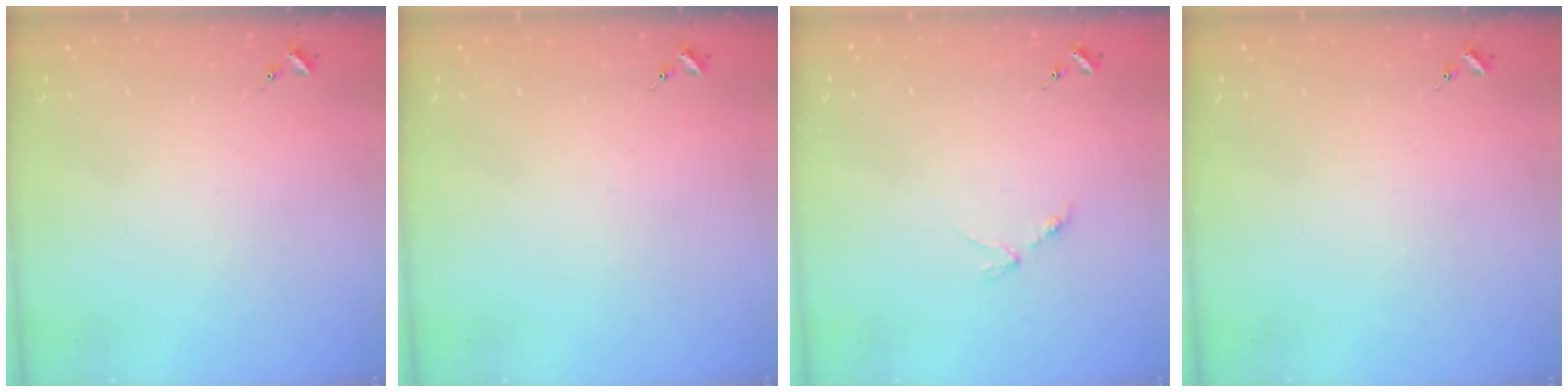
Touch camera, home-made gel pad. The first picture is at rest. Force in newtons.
{"total": 0.0}
{"total": 2.8, "press": 2.8, "slide": 0.5}
{"total": 0.0}